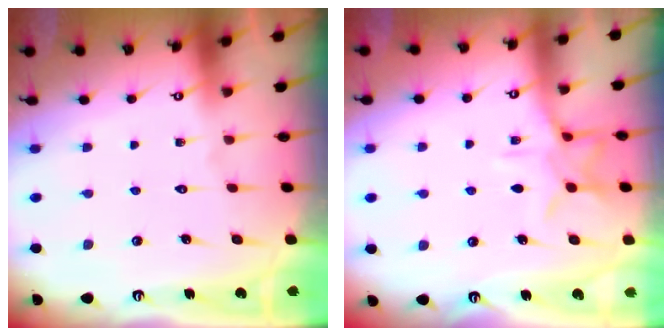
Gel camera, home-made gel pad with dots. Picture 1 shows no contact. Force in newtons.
{"total": 10.0, "press": 10.0, "slide": 0.8}